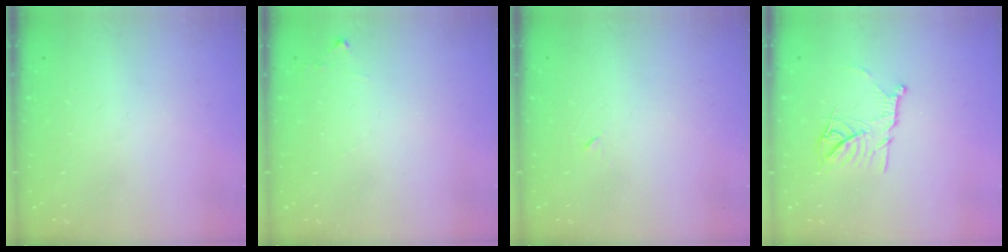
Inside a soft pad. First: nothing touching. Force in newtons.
{"total": 4.4, "press": 4.4, "slide": 0.7}
{"total": 3.3, "press": 3.2, "slide": 0.7}
{"total": 11.7, "press": 11.6, "slide": 1.0}